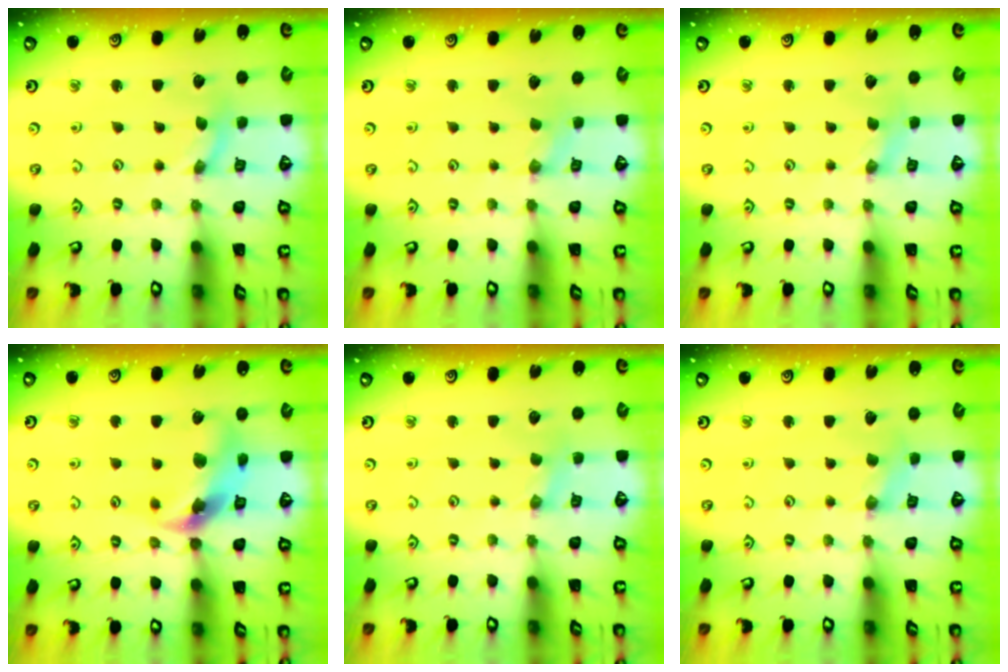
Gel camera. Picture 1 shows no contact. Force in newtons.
{"total": 0.0}
{"total": 0.0}
{"total": 13.5, "press": 13.4, "slide": 1.8}
{"total": 1.2, "press": 1.2, "slide": 0.3}
{"total": 1.7, "press": 1.7, "slide": 0.4}